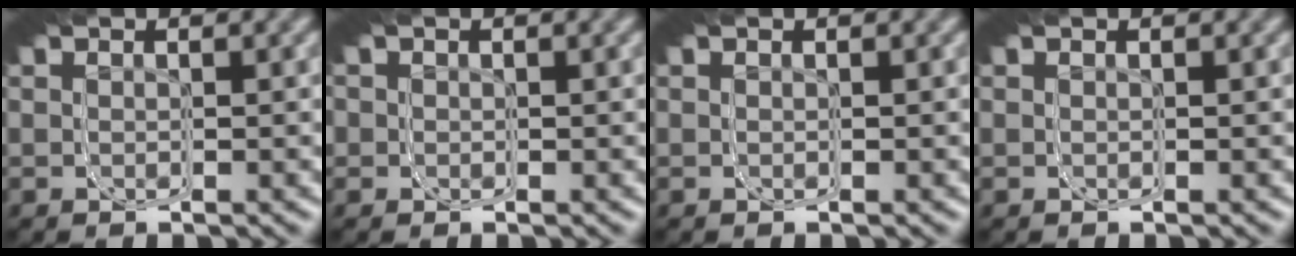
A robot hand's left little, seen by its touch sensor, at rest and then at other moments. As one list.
[{"total": 1.7, "force": [-0.2, 1.6, 0.3], "torque": [-0.006, -0.014, -0.001]}, {"total": 0.0}, {"total": 0.0}]